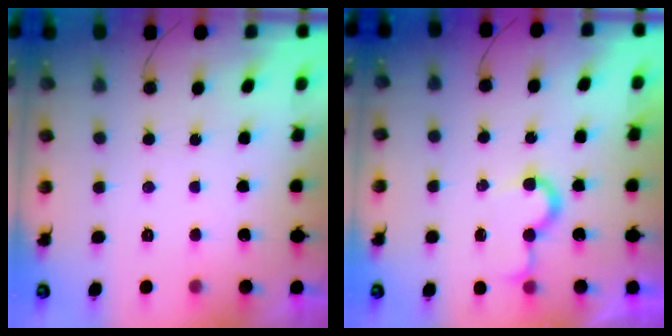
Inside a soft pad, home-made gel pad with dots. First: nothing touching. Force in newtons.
{"total": 5.8, "press": 5.8, "slide": 0.6}